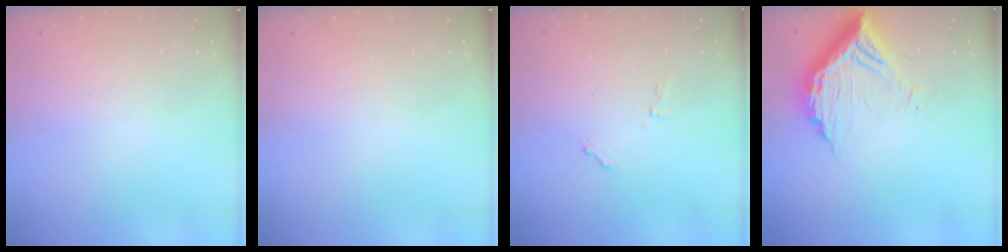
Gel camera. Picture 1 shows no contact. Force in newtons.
{"total": 0.0}
{"total": 8.0, "press": 8.0, "slide": 0.4}
{"total": 14.2, "press": 14.1, "slide": 1.4}